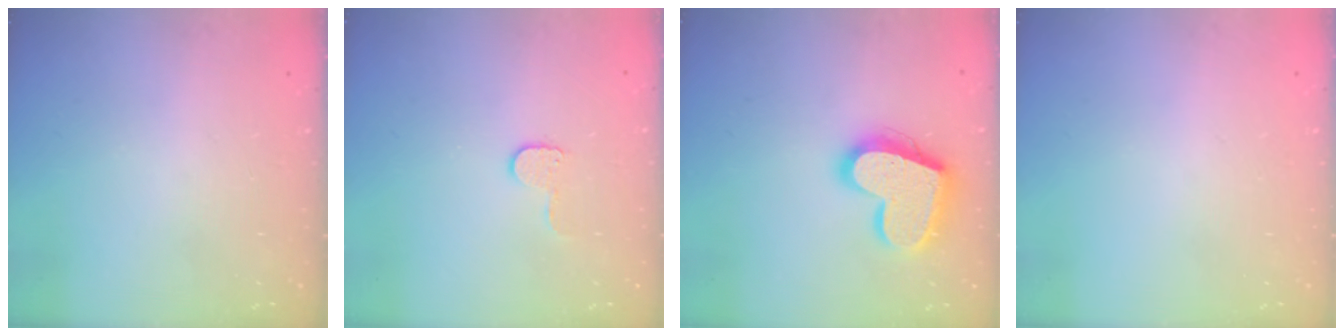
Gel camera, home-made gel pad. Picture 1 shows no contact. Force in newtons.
{"total": 5.4, "press": 5.4, "slide": 0.5}
{"total": 20.3, "press": 20.3, "slide": 1.5}
{"total": 0.0}